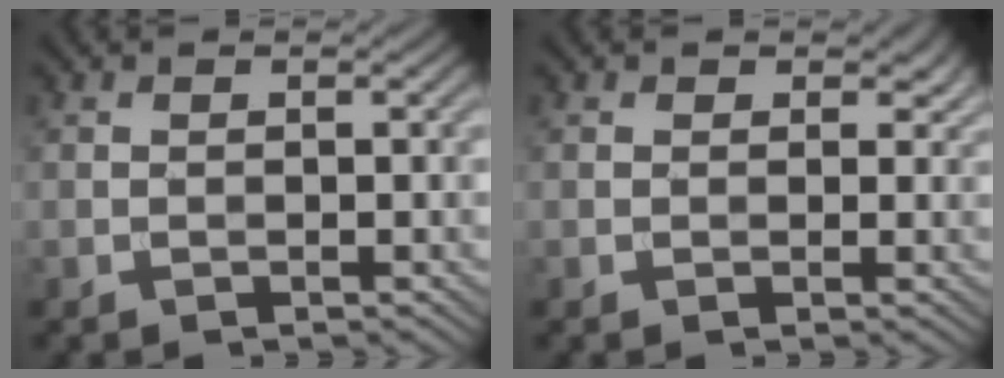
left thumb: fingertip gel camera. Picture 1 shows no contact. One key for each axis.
{"total": 1.8, "fx": 0.9, "fy": 1.3, "fz": 0.7, "tx": -0.014, "ty": -0.006, "tz": 0.012}